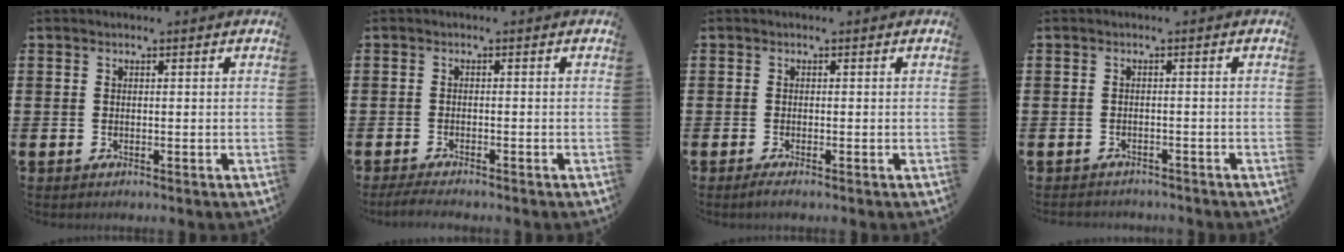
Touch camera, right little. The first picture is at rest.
{"total": 1.5, "force": [-1.3, 0.1, 0.7], "torque": [-0.012, 0.001, -0.025]}
{"total": 0.8, "force": [-0.4, 0.0, 0.6], "torque": [-0.009, -0.002, -0.008]}
{"total": 0.9, "force": [-0.9, 0.1, -0.1], "torque": [-0.002, 0.004, -0.020]}